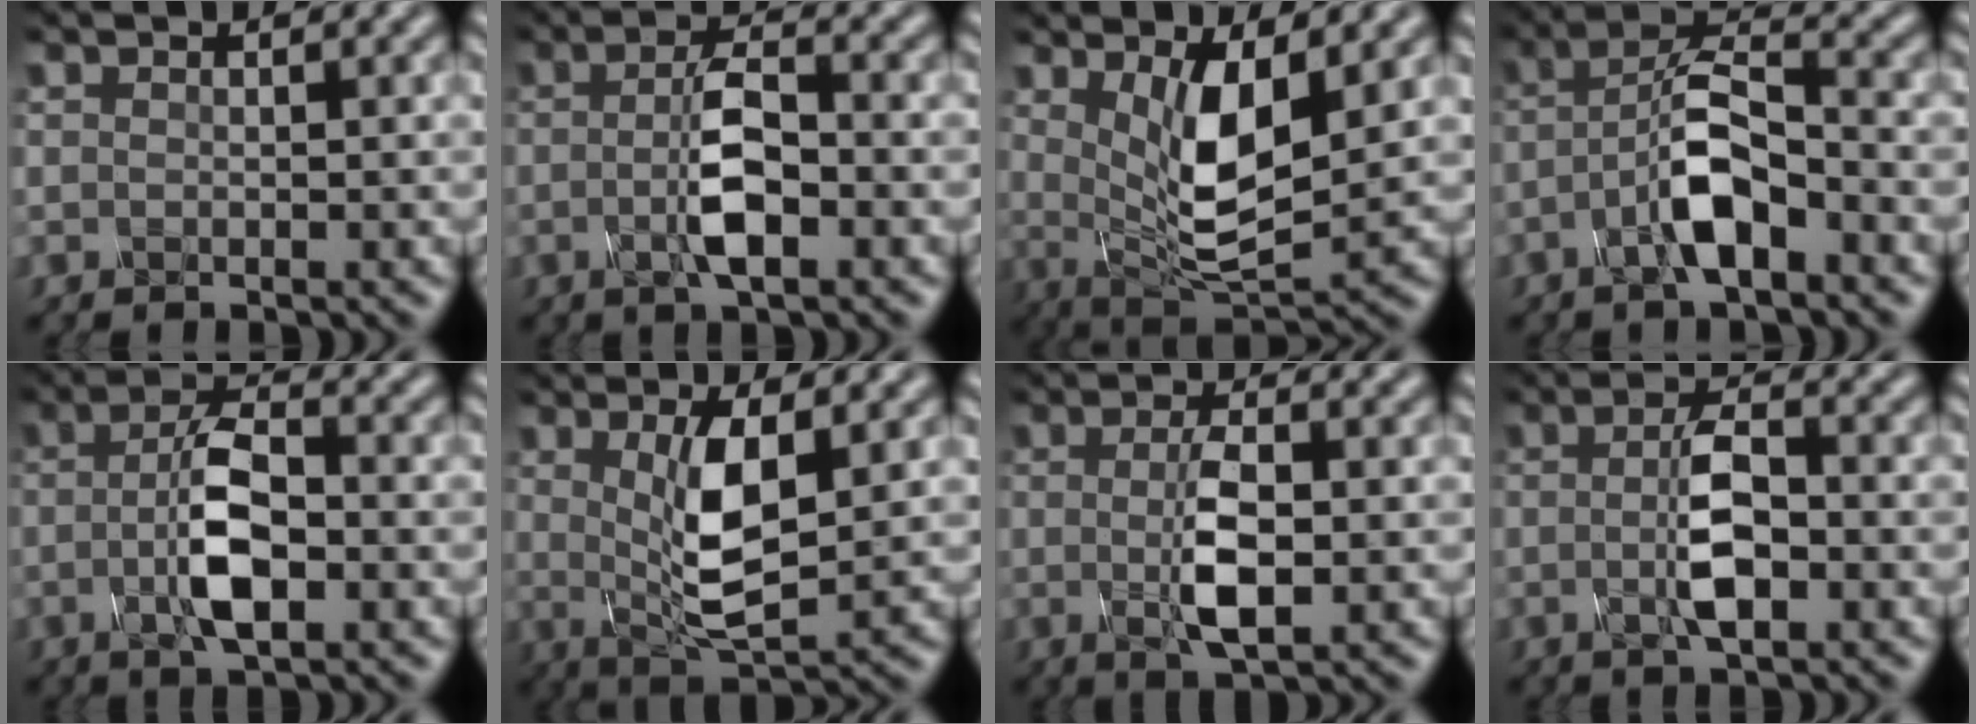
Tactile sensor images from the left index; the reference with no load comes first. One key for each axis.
{"total": 3.6, "fx": -0.8, "fy": 0.8, "fz": 3.4, "tx": -0.068, "ty": 0.008, "tz": -0.021}
{"total": 5.7, "fx": 1.6, "fy": 1.8, "fz": 5.1, "tx": -0.098, "ty": -0.011, "tz": 0.034}
{"total": 5.0, "fx": -2.6, "fy": 1.3, "fz": 4.1, "tx": -0.085, "ty": 0.020, "tz": -0.053}
{"total": 4.7, "fx": -1.0, "fy": 1.5, "fz": 4.4, "tx": -0.088, "ty": 0.008, "tz": -0.024}
{"total": 5.2, "fx": 1.0, "fy": 1.5, "fz": 4.9, "tx": -0.097, "ty": -0.004, "tz": 0.022}
{"total": 3.7, "fx": -0.1, "fy": 1.0, "fz": 3.6, "tx": -0.076, "ty": -0.002, "tz": -0.001}
{"total": 3.4, "fx": -0.5, "fy": 0.8, "fz": 3.3, "tx": -0.067, "ty": 0.005, "tz": -0.014}